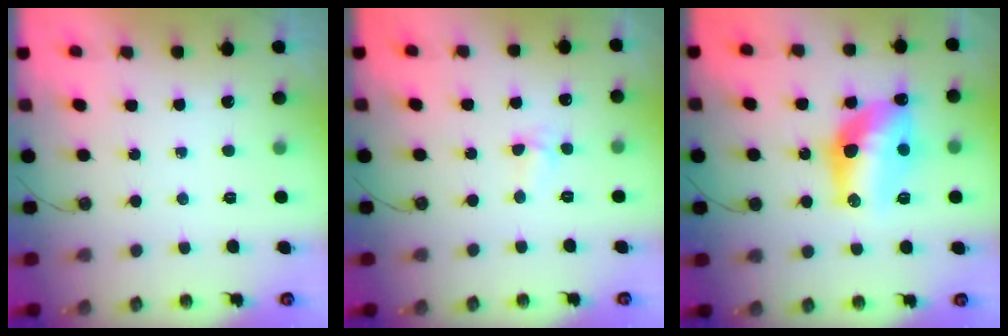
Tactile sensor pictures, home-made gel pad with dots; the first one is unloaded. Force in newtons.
{"total": 4.0, "press": 4.0, "slide": 0.6}
{"total": 13.6, "press": 13.6, "slide": 1.2}